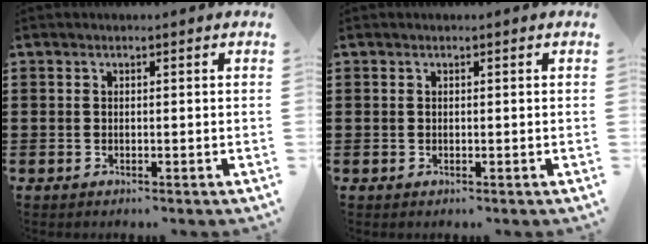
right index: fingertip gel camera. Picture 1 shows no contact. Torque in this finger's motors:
{"motor_torque": [0.13, 0.07, 0.02, -0.01]}